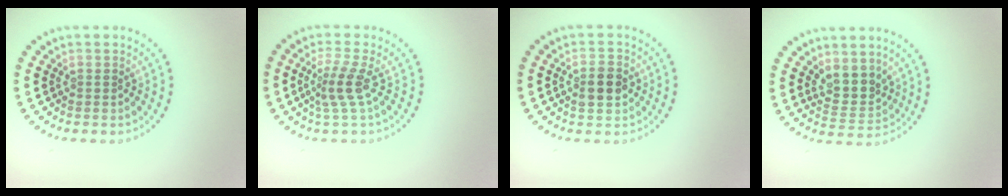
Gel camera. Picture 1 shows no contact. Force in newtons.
{"total": 2.6, "press": 1.8, "slide": 1.9}
{"total": 2.8, "press": 2.8, "slide": 0.2}
{"total": 3.3, "press": 2.9, "slide": 1.7}